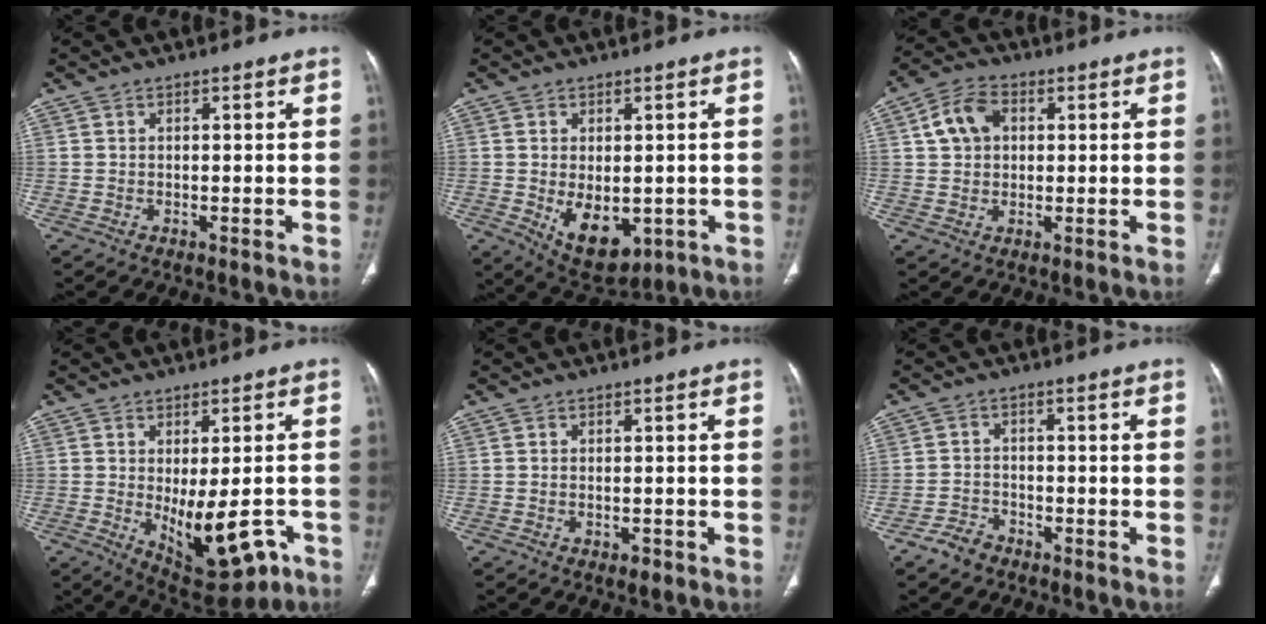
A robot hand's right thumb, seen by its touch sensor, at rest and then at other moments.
{"total": 9.6, "force": [-1.9, 5.9, 7.4], "torque": [-0.096, -0.012, -0.006]}
{"total": 7.2, "force": [1.7, 5.4, 4.4], "torque": [-0.073, 0.011, 0.025]}
{"total": 12.8, "force": [-4.2, 5.8, 10.6], "torque": [-0.123, -0.001, -0.039]}
{"total": 1.4, "force": [-0.8, 0.8, 0.9], "torque": [-0.015, 0.004, -0.008]}
{"total": 3.6, "force": [-2.8, 2.2, 0.9], "torque": [-0.019, 0.018, -0.051]}